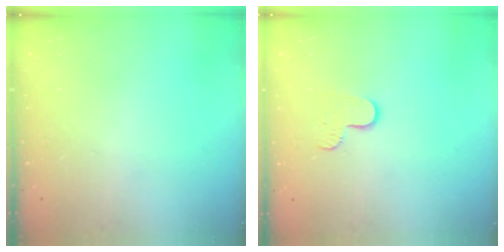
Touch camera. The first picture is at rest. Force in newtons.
{"total": 6.0, "press": 6.0, "slide": 0.6}